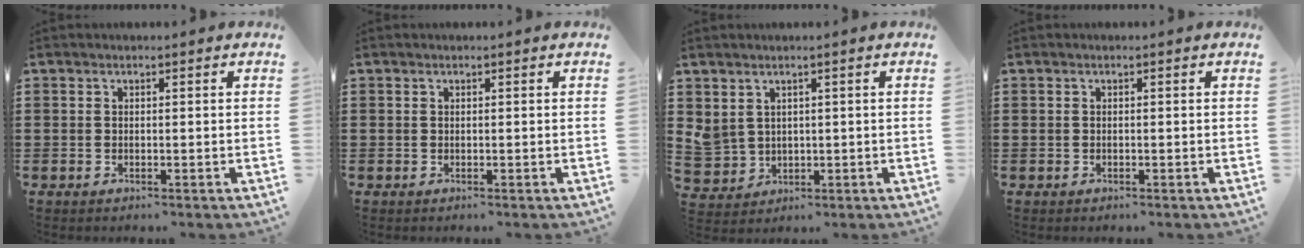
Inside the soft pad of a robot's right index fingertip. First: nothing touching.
{"total": 0.0}
{"total": 3.2, "force": [1.6, 2.7, 0.5], "torque": [-0.031, 0.008, 0.031]}
{"total": 0.0}